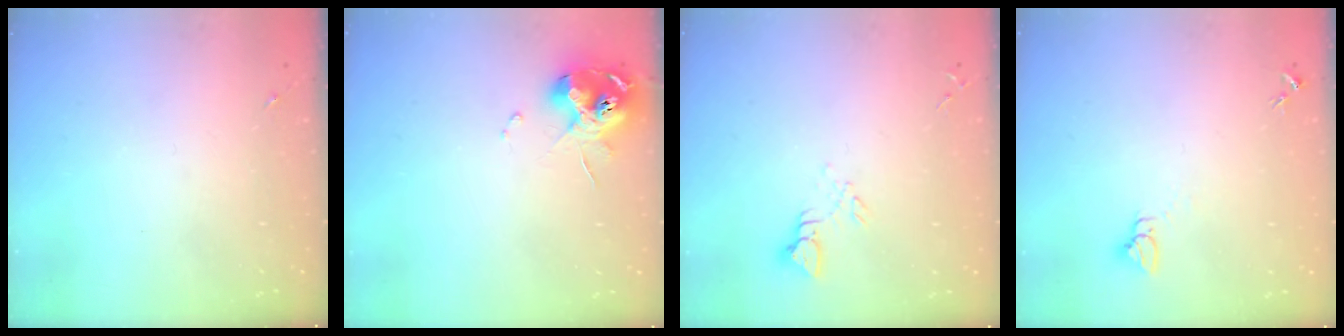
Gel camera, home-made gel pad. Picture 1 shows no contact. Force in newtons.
{"total": 11.0, "press": 10.9, "slide": 1.3}
{"total": 3.9, "press": 3.9, "slide": 0.3}
{"total": 3.0, "press": 3.0, "slide": 0.1}